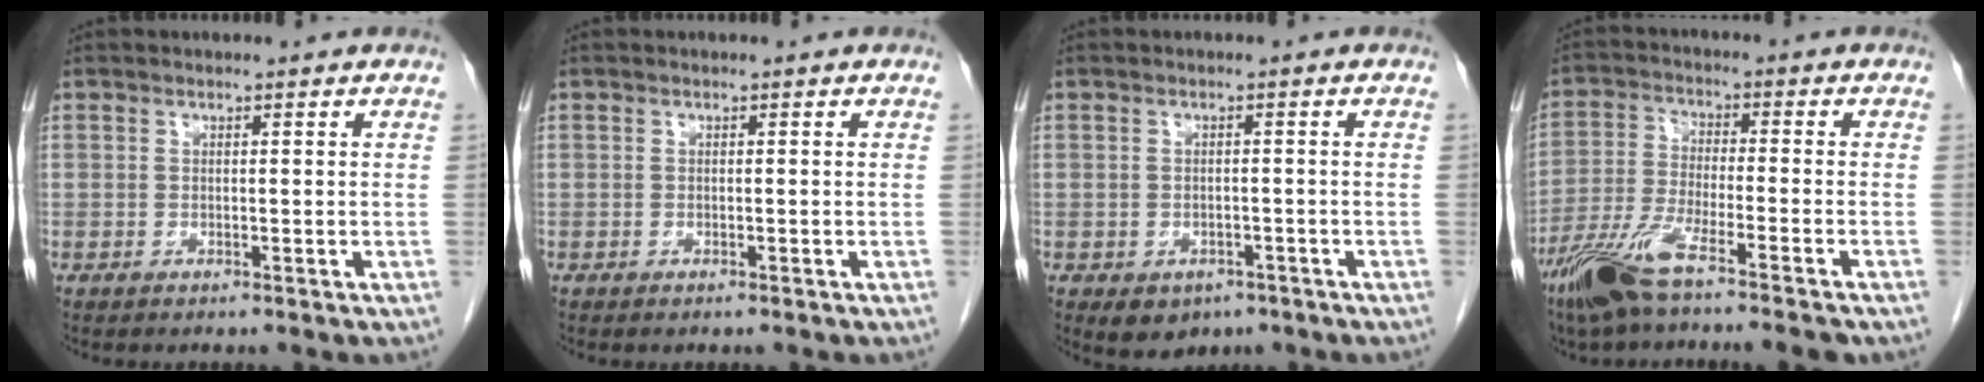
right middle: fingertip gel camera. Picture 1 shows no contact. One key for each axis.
{"total": 0.0}
{"total": 4.3, "fx": -2.6, "fy": 3.1, "fz": 1.6, "tx": -0.021, "ty": -0.001, "tz": -0.027}
{"total": 10.7, "fx": -7.7, "fy": 0.8, "fz": 7.4, "tx": -0.150, "ty": -0.024, "tz": -0.142}